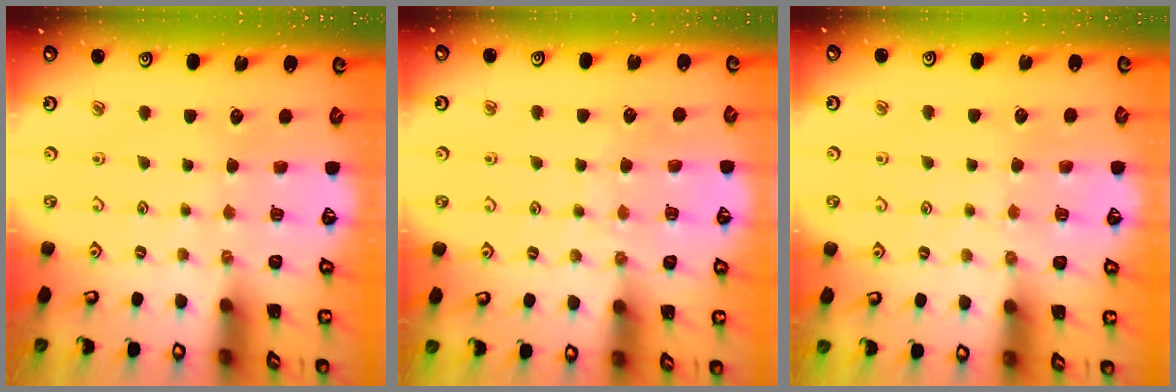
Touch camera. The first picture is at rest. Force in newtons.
{"total": 5.3, "press": 5.3, "slide": 0.7}
{"total": 4.7, "press": 4.6, "slide": 0.4}